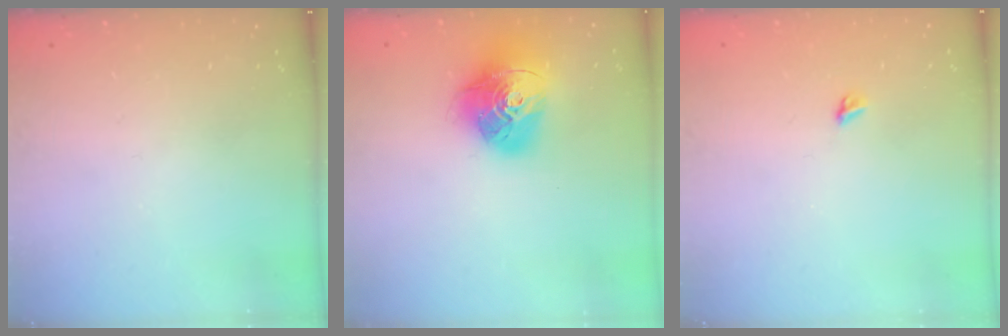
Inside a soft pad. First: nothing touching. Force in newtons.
{"total": 17.1, "press": 17.0, "slide": 2.2}
{"total": 3.9, "press": 3.8, "slide": 0.5}